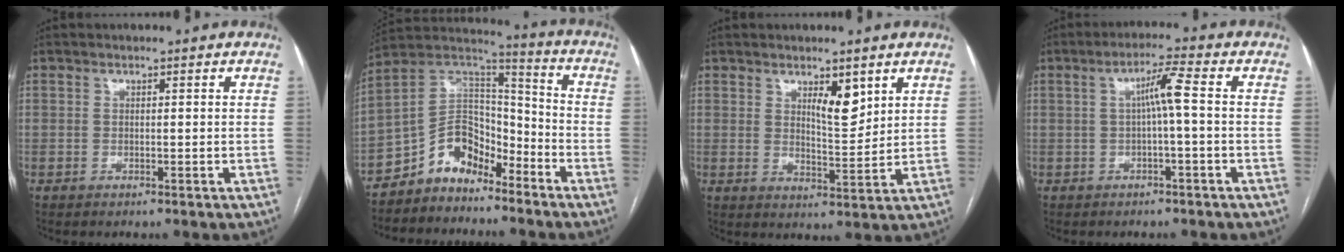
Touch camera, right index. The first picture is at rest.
{"total": 10.2, "force": [-7.4, 5.6, 4.3], "torque": [-0.076, 0.051, -0.141]}
{"total": 5.1, "force": [2.8, 1.5, 4.0], "torque": [-0.069, -0.008, 0.051]}
{"total": 4.5, "force": [0.1, -0.3, 4.4], "torque": [-0.077, 0.014, 0.005]}